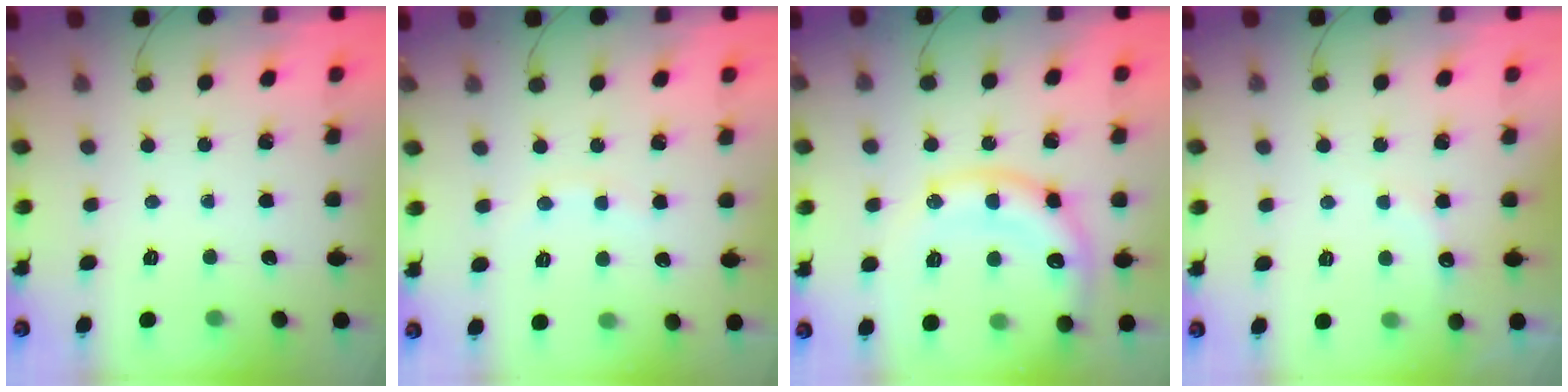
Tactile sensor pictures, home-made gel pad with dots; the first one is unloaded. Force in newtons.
{"total": 4.6, "press": 4.4, "slide": 1.2}
{"total": 16.0, "press": 16.0, "slide": 1.2}
{"total": 5.5, "press": 5.4, "slide": 1.0}